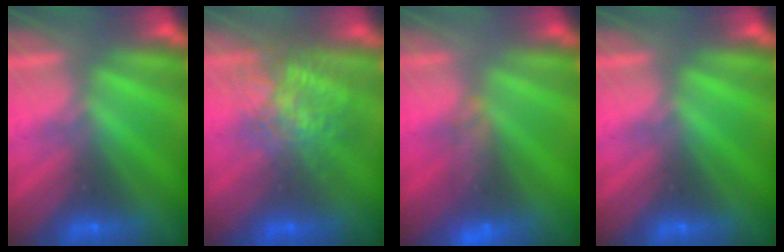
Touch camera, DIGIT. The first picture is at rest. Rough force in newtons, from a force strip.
{"total": 7.5}
{"total": 5.5}
{"total": 0.0}